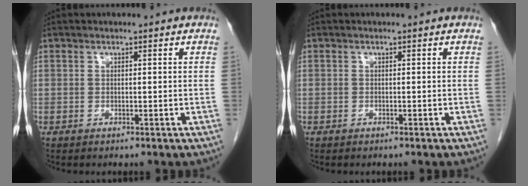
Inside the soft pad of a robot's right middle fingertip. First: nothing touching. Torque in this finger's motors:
{"motor_torque": [0.84, -0.76, 0.08, -0.04]}